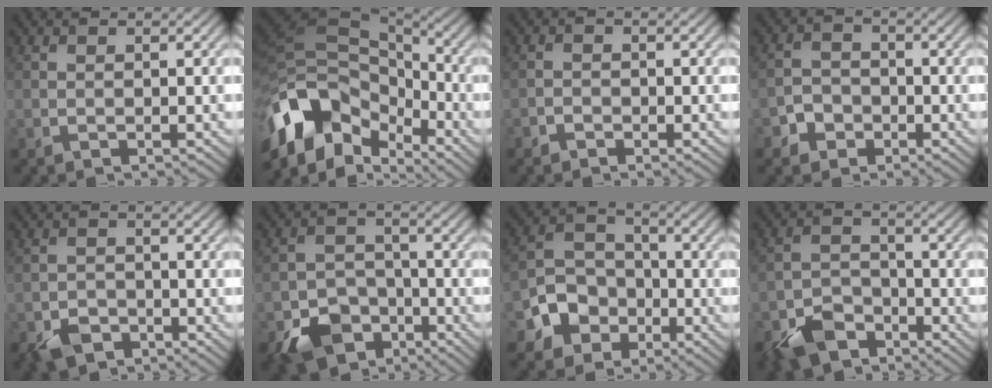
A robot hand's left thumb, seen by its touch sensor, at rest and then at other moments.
{"total": 15.3, "force": [-6.9, 9.9, 9.4], "torque": [-0.232, -0.036, -0.112]}
{"total": 1.1, "force": [-0.8, 0.7, 0.2], "torque": [-0.002, 0.001, -0.018]}
{"total": 3.0, "force": [-1.7, 2.4, 0.8], "torque": [-0.011, 0.002, -0.037]}
{"total": 3.6, "force": [-2.5, 2.3, 1.4], "torque": [-0.025, -0.009, -0.052]}
{"total": 8.2, "force": [-4.9, 5.6, 3.4], "torque": [-0.067, -0.016, -0.094]}
{"total": 7.2, "force": [-3.4, 5.7, 2.8], "torque": [-0.060, -0.002, -0.078]}
{"total": 6.8, "force": [-4.8, 4.0, 2.8], "torque": [-0.057, -0.009, -0.098]}